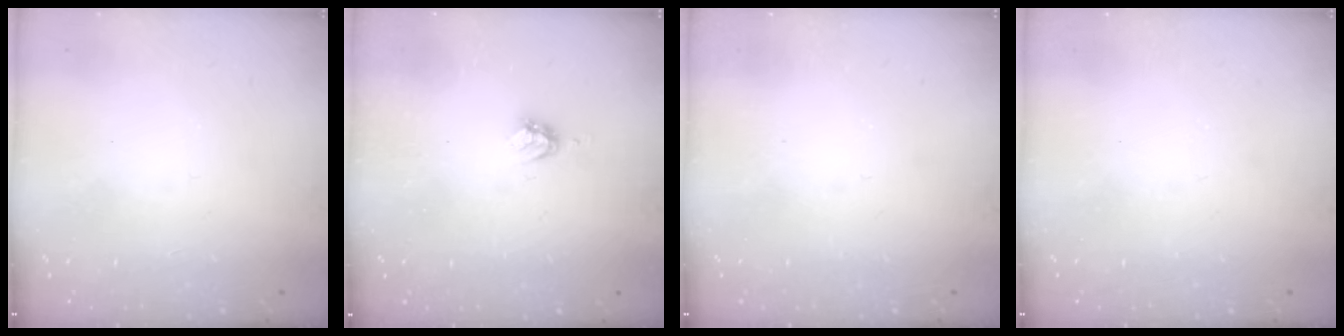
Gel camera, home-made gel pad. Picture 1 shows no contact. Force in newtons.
{"total": 4.5, "press": 4.5, "slide": 0.5}
{"total": 0.0}
{"total": 0.0}